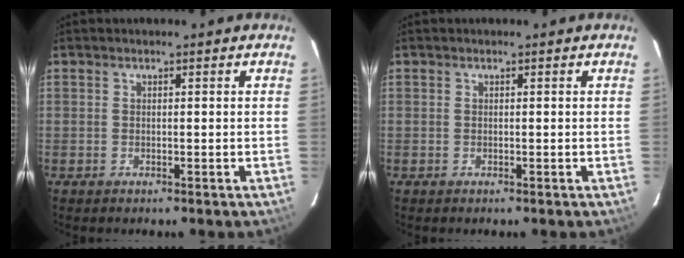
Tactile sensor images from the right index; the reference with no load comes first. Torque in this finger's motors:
{"motor_torque": [-0.07, 0.07, 0.00, 0.00]}